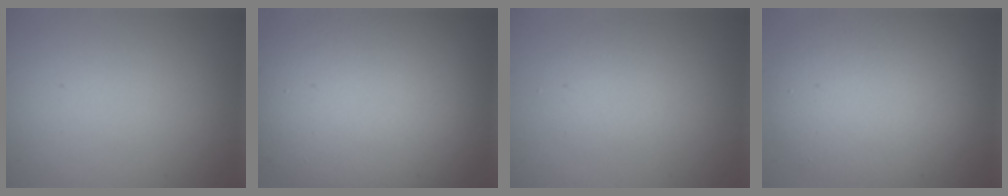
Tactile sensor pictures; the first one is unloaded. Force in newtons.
{"total": 16.1, "press": 16.1, "slide": 0.7}
{"total": 2.4, "press": 2.4, "slide": 0.1}
{"total": 7.9, "press": 7.9, "slide": 0.4}